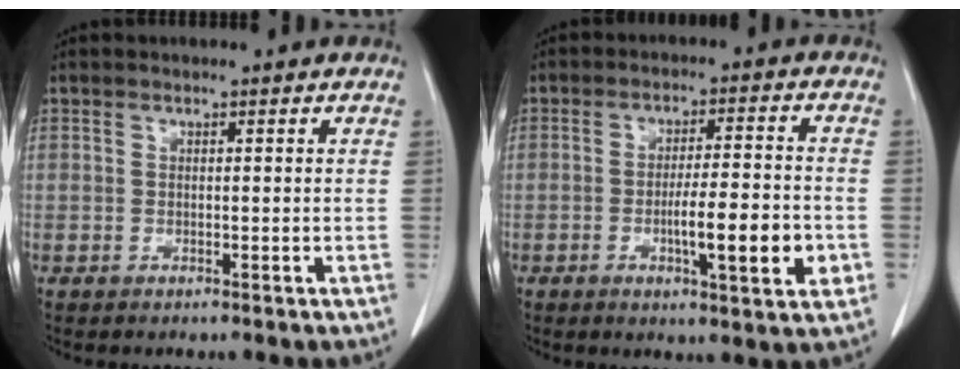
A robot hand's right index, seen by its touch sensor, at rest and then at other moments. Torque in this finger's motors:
{"motor_torque": [1.22, -0.46, 0.67, 0.14]}